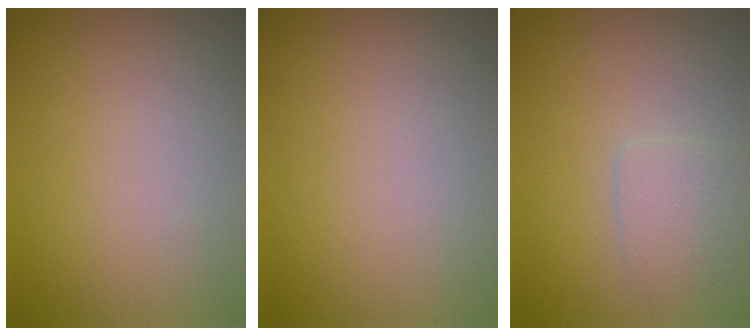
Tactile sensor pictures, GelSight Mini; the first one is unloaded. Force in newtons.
{"total": 0.0}
{"total": 2.1, "press": 2.1, "slide": 0.0}